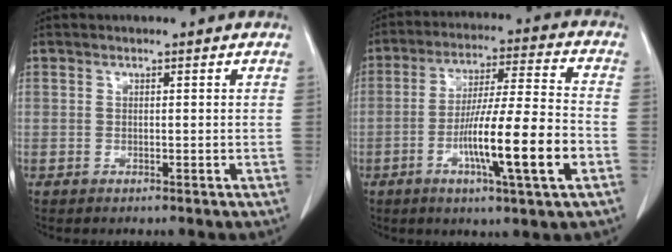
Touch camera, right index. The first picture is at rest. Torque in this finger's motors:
{"motor_torque": [1.53, -0.60, 0.63, 0.21]}